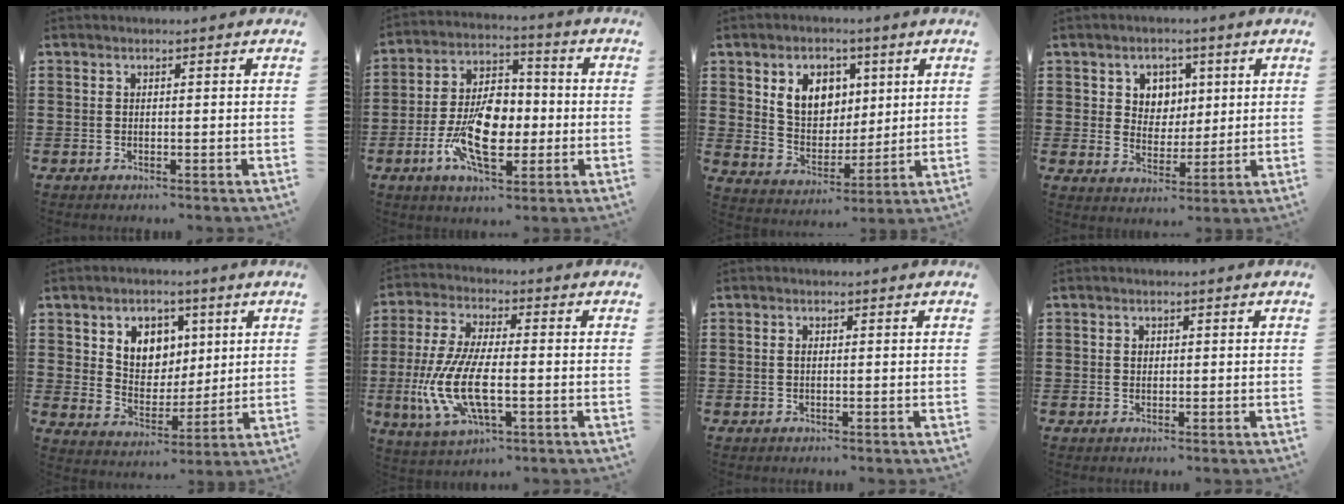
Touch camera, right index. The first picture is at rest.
{"total": 11.2, "force": [-2.3, 6.3, 8.9], "torque": [-0.187, 0.002, -0.045]}
{"total": 8.0, "force": [3.0, 6.3, 4.0], "torque": [-0.090, 0.016, 0.054]}
{"total": 4.8, "force": [1.9, 4.3, 0.9], "torque": [-0.034, 0.010, 0.030]}
{"total": 6.4, "force": [3.0, 5.3, 1.9], "torque": [-0.061, 0.002, 0.053]}
{"total": 11.7, "force": [-2.7, 4.5, 10.4], "torque": [-0.240, -0.016, -0.055]}
{"total": 0.6, "force": [0.0, 0.4, 0.5], "torque": [-0.011, -0.001, 0.000]}
{"total": 0.8, "force": [0.2, 0.7, 0.4], "torque": [-0.010, 0.002, 0.005]}